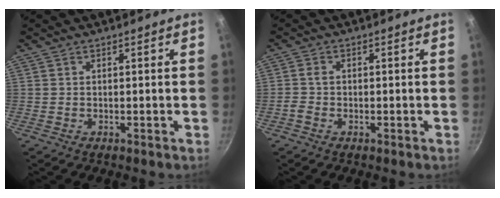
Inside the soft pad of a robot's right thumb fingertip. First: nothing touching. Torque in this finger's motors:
{"motor_torque": [0.44, 0.47, 0.29, -0.33, -0.02]}